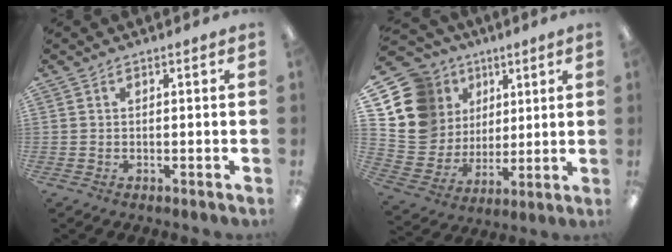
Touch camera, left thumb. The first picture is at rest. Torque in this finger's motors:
{"motor_torque": [0.04, 0.35, 0.12, -0.23, 0.07]}